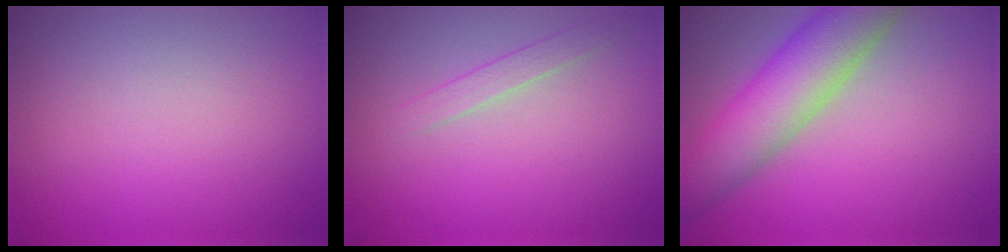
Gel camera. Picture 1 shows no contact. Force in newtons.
{"total": 1.4, "press": 1.4, "slide": 0.0}
{"total": 7.8, "press": 7.8, "slide": 0.6}